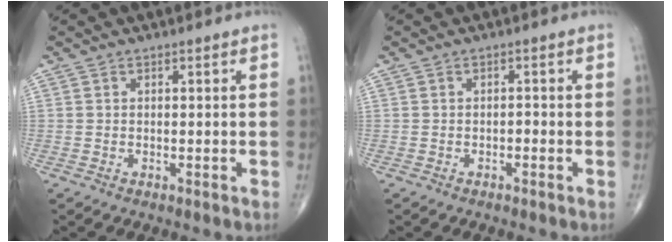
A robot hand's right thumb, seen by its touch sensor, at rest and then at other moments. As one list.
[{"total": 0.7, "force": [-0.5, 0.3, 0.4], "torque": [-0.003, 0.002, -0.012]}]